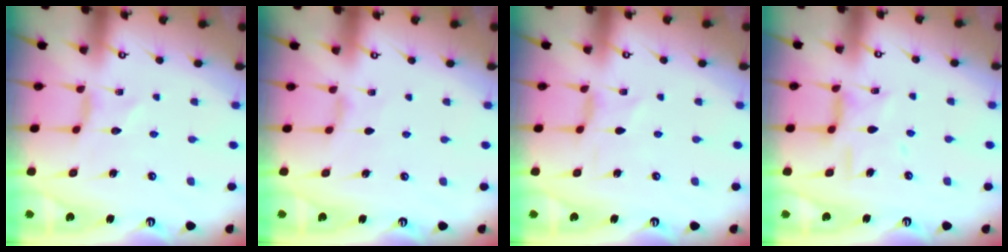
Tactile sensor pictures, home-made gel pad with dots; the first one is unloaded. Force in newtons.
{"total": 2.0, "press": 1.9, "slide": 0.5}
{"total": 0.9, "press": 0.8, "slide": 0.3}
{"total": 9.9, "press": 9.8, "slide": 0.7}